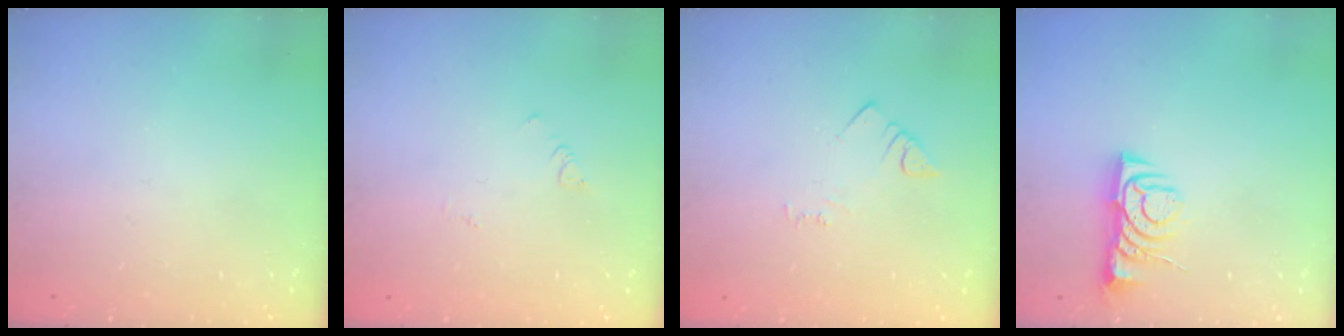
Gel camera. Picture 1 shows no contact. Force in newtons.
{"total": 1.9, "press": 1.9, "slide": 0.4}
{"total": 2.5, "press": 2.5, "slide": 0.4}
{"total": 5.5, "press": 5.4, "slide": 0.7}